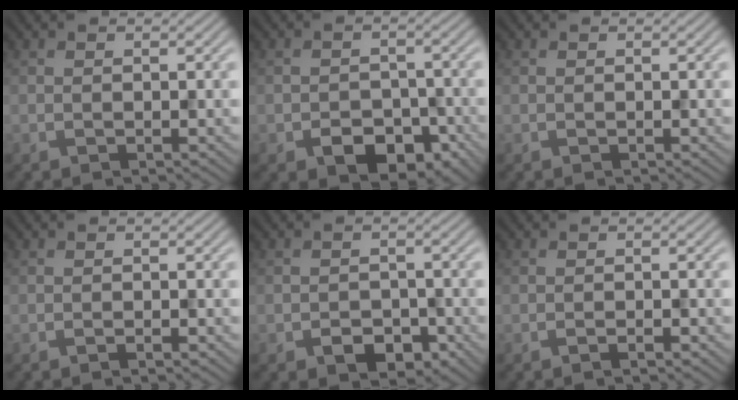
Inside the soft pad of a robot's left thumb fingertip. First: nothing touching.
{"total": 5.6, "force": [-2.8, 3.7, 3.0], "torque": [-0.042, -0.013, -0.047]}
{"total": 0.0}
{"total": 0.8, "force": [-0.6, 0.1, 0.5], "torque": [-0.008, 0.000, -0.009]}
{"total": 3.4, "force": [-1.8, 2.3, 1.7], "torque": [-0.027, -0.007, -0.031]}
{"total": 1.1, "force": [-0.8, 0.1, 0.7], "torque": [-0.012, 0.000, -0.014]}